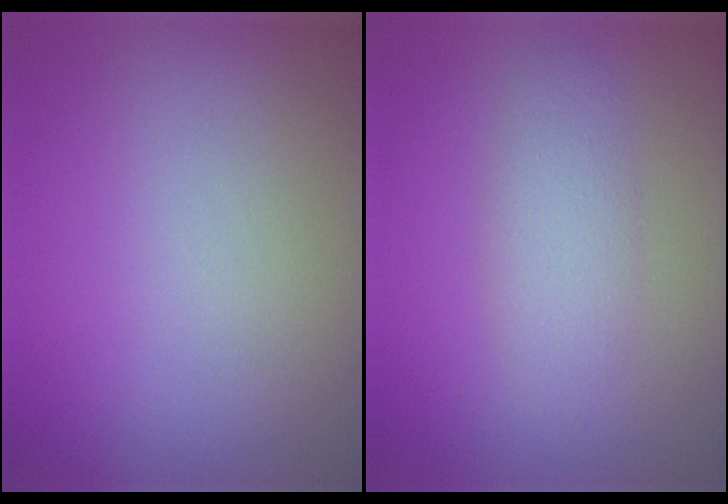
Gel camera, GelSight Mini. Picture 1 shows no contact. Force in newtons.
{"total": 2.7, "press": 2.7, "slide": 0.1}